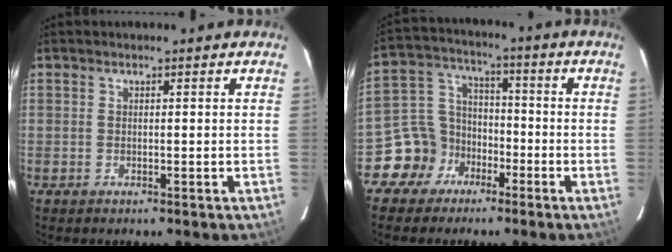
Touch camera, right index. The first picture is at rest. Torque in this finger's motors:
{"motor_torque": [0.24, -0.36, -0.43, -0.21]}